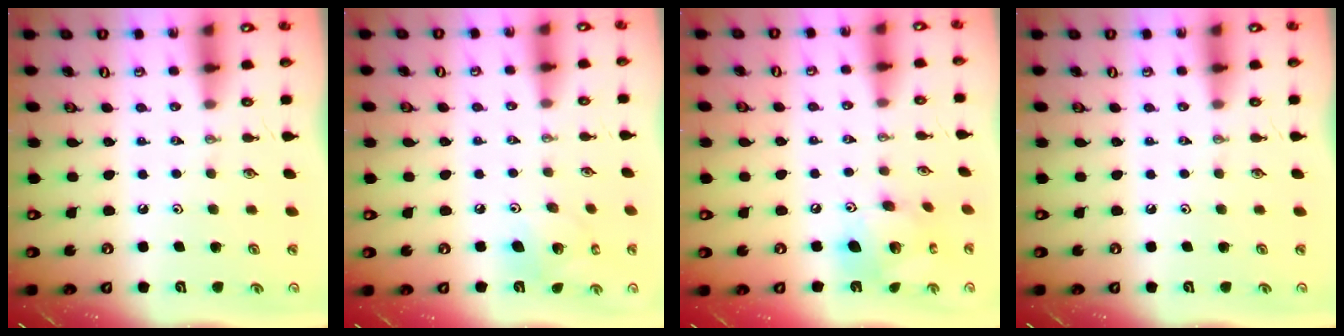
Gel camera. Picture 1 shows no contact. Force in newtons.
{"total": 9.5, "press": 9.5, "slide": 0.7}
{"total": 14.0, "press": 13.9, "slide": 1.5}
{"total": 0.0}